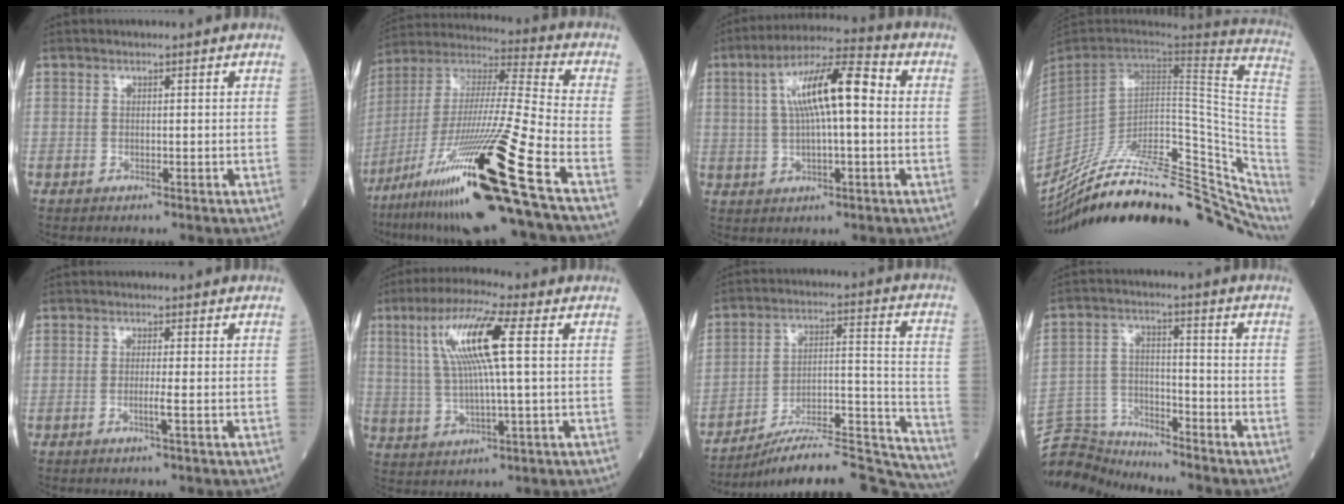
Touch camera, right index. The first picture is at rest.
{"total": 25.8, "force": [-14.0, -0.8, 21.7], "torque": [-0.401, -0.047, -0.257]}
{"total": 11.9, "force": [1.8, 2.3, 11.5], "torque": [-0.209, 0.031, 0.027]}
{"total": 36.5, "force": [-27.9, 9.2, 21.7], "torque": [-0.276, -0.039, -0.399]}
{"total": 1.8, "force": [-0.6, -0.5, 1.6], "torque": [-0.032, -0.003, -0.014]}
{"total": 11.4, "force": [3.1, 0.4, 10.9], "torque": [-0.221, 0.017, 0.056]}
{"total": 23.0, "force": [-21.9, 1.7, 7.0], "torque": [-0.060, 0.035, -0.321]}
{"total": 8.7, "force": [-8.6, 0.5, -1.0], "torque": [0.010, 0.020, -0.164]}